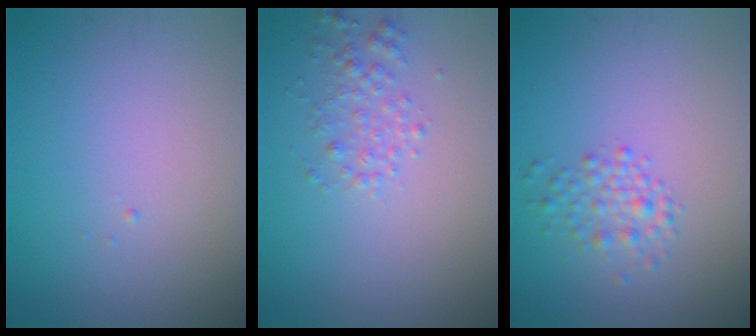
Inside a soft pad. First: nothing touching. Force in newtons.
{"total": 1.9, "press": 1.9, "slide": 0.1}
{"total": 2.1, "press": 2.1, "slide": 0.1}